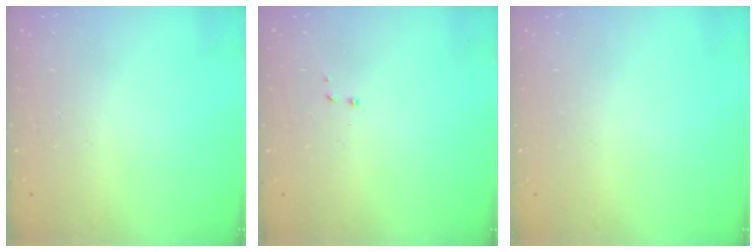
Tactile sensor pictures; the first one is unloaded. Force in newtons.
{"total": 2.8, "press": 2.7, "slide": 0.5}
{"total": 0.0}